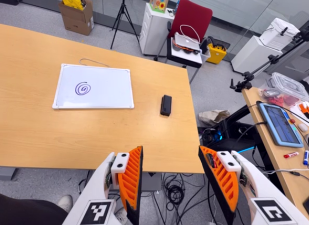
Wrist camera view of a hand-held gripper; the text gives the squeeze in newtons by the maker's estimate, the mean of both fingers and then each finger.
{"total": 0.0}